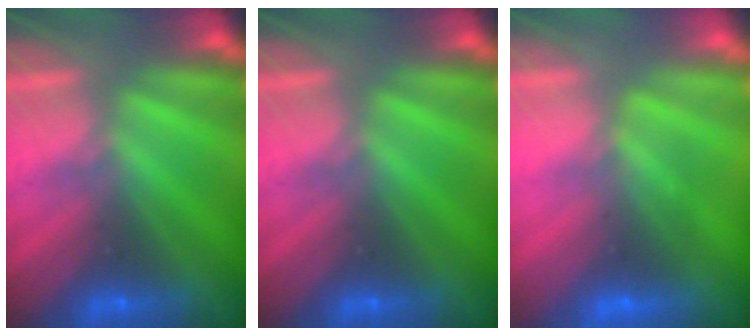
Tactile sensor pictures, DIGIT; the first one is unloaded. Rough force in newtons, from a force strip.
{"total": 0.0}
{"total": 2.7}